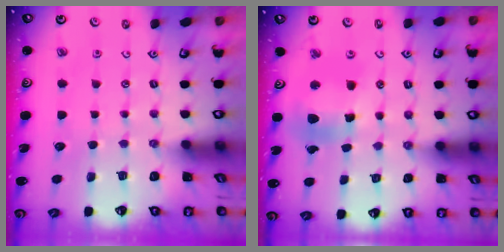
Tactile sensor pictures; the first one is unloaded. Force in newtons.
{"total": 11.5, "press": 11.4, "slide": 1.7}